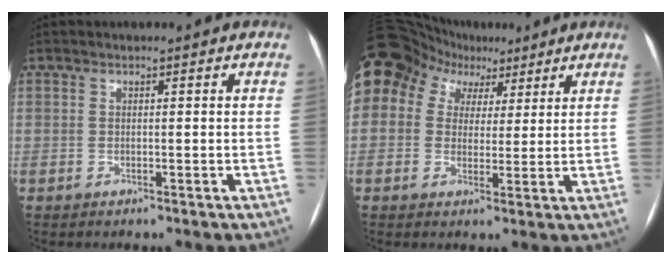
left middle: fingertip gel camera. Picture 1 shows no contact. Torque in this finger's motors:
{"motor_torque": [1.18, -0.95, 1.05, 0.21]}